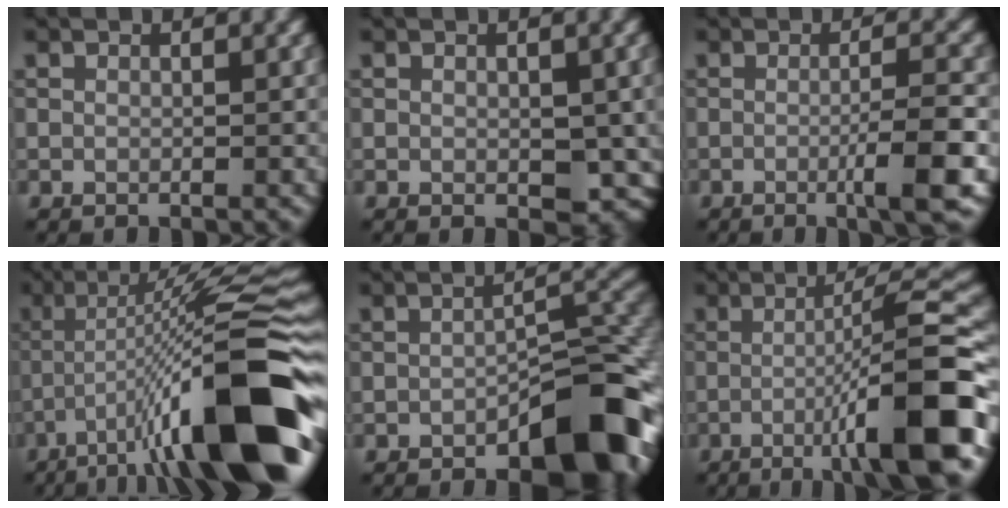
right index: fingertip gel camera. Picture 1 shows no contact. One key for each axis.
{"total": 4.4, "fx": -0.6, "fy": 2.5, "fz": 3.5, "tx": -0.040, "ty": -0.012, "tz": 0.001}
{"total": 4.7, "fx": -1.4, "fy": 0.5, "fz": 4.4, "tx": -0.063, "ty": 0.008, "tz": -0.030}
{"total": 15.6, "fx": -6.7, "fy": 3.1, "fz": 13.7, "tx": -0.218, "ty": 0.012, "tz": -0.103}
{"total": 7.5, "fx": -4.0, "fy": 2.6, "fz": 5.8, "tx": -0.065, "ty": 0.023, "tz": -0.060}
{"total": 10.9, "fx": -3.6, "fy": 1.2, "fz": 10.2, "tx": -0.135, "ty": 0.019, "tz": -0.062}